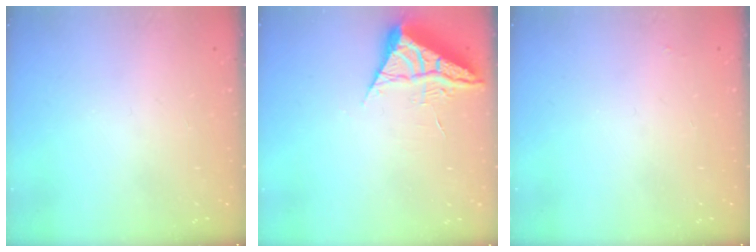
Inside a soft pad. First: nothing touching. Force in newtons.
{"total": 6.3, "press": 6.3, "slide": 0.9}
{"total": 1.9, "press": 1.9, "slide": 0.3}